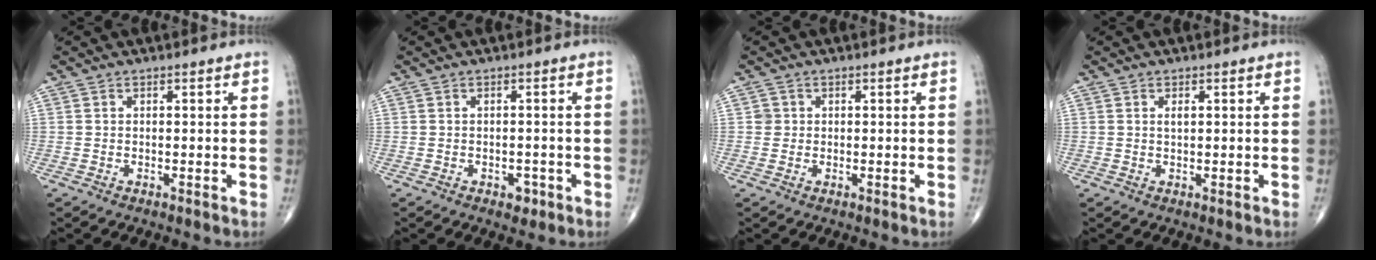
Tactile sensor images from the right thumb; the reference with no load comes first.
{"total": 2.1, "force": [-1.1, 1.3, 1.1], "torque": [-0.007, 0.004, -0.011]}
{"total": 1.4, "force": [0.1, 1.4, 0.2], "torque": [0.007, 0.004, 0.000]}
{"total": 1.0, "force": [0.3, 0.4, 0.9], "torque": [-0.016, 0.001, 0.006]}